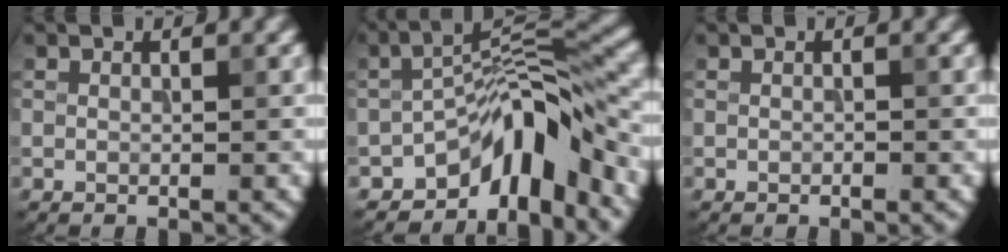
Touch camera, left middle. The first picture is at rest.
{"total": 8.0, "force": [-5.4, 3.0, 5.1], "torque": [-0.055, 0.013, -0.098]}
{"total": 0.0}